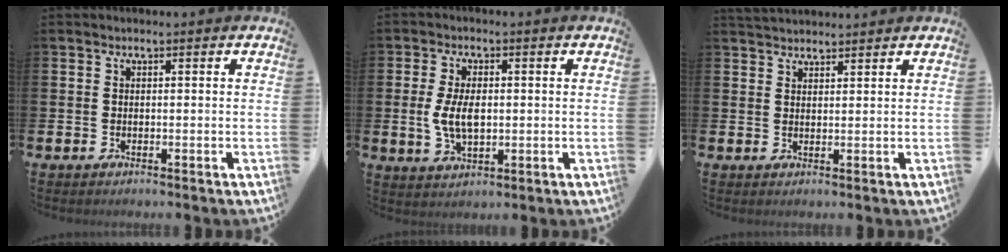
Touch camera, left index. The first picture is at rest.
{"total": 5.5, "force": [0.2, 3.0, 4.6], "torque": [-0.084, 0.003, -0.002]}
{"total": 2.6, "force": [2.5, 0.6, 0.1], "torque": [0.001, -0.011, 0.044]}